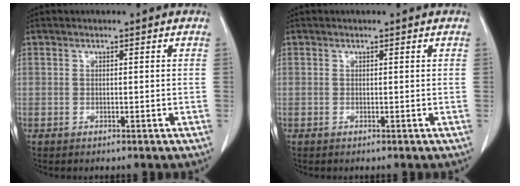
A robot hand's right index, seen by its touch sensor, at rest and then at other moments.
{"total": 0.0}